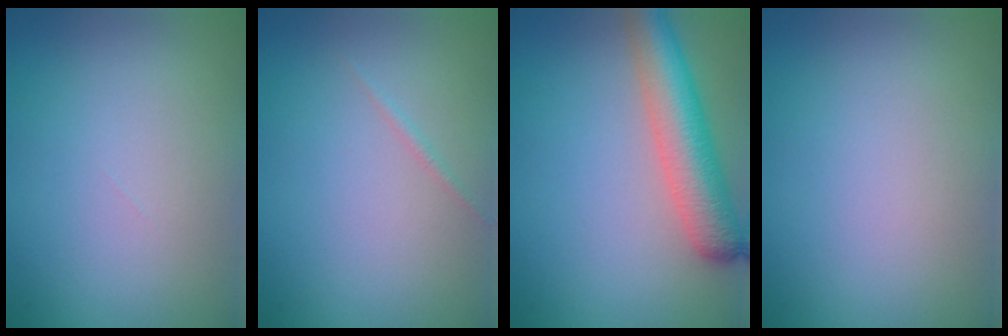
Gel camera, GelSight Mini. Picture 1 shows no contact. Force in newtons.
{"total": 0.5, "press": 0.5, "slide": 0.0}
{"total": 5.8, "press": 5.8, "slide": 0.2}
{"total": 0.0}